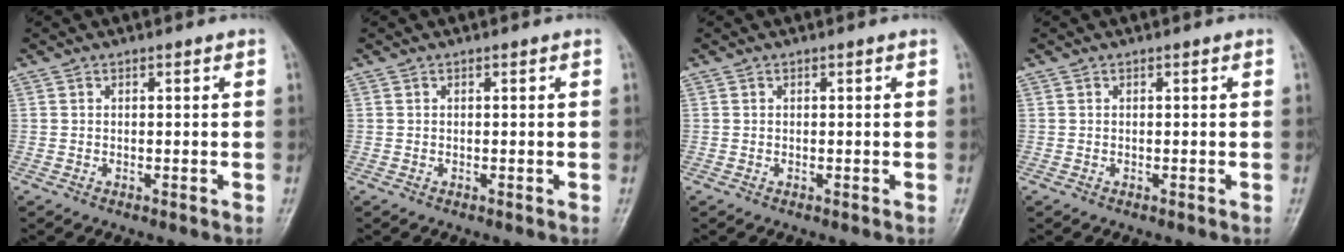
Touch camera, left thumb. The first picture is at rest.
{"total": 0.0}
{"total": 0.0}
{"total": 0.0}